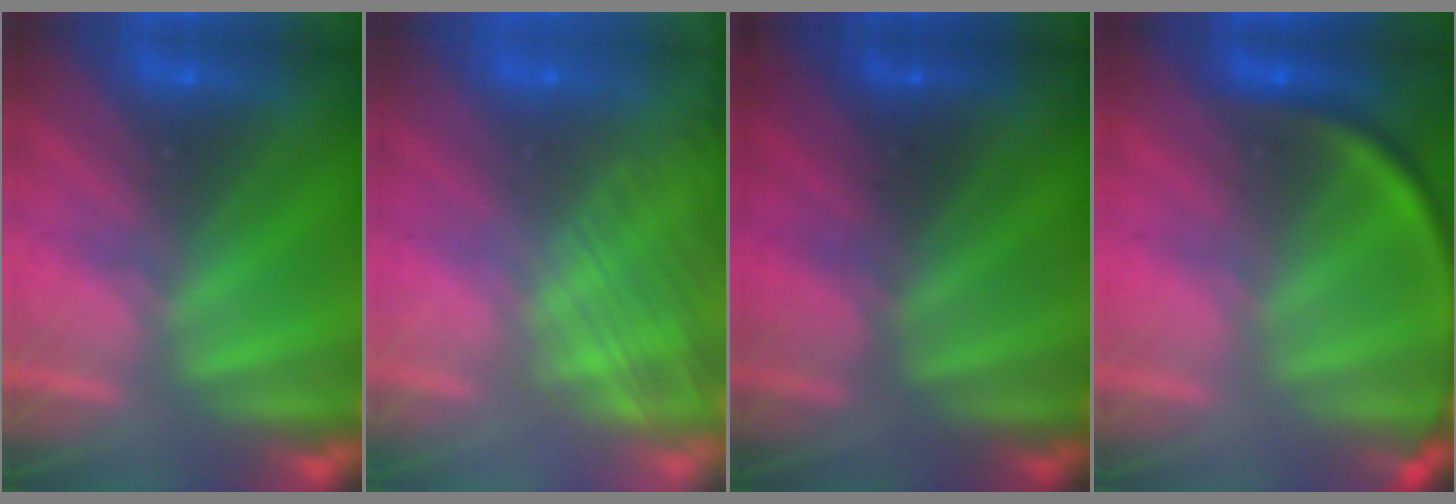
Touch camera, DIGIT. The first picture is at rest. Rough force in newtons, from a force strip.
{"total": 3.0}
{"total": 2.5}
{"total": 3.4}